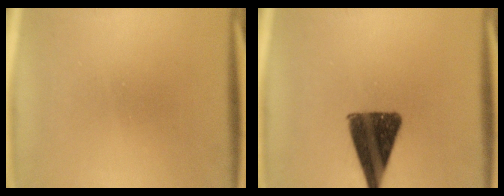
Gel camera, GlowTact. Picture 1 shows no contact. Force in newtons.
{"total": 10.2}